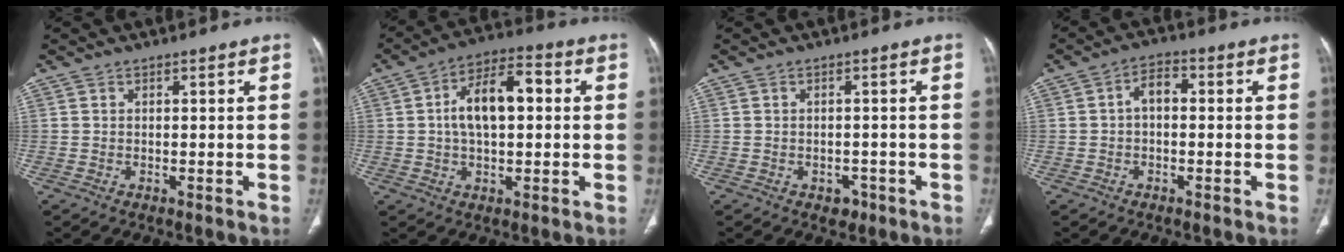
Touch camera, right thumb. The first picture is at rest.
{"total": 11.7, "force": [1.4, 6.1, 9.9], "torque": [-0.166, 0.027, 0.016]}
{"total": 2.2, "force": [-1.1, 1.7, 0.8], "torque": [0.003, 0.007, -0.009]}
{"total": 4.3, "force": [-0.1, 2.6, 3.4], "torque": [-0.049, 0.017, -0.010]}